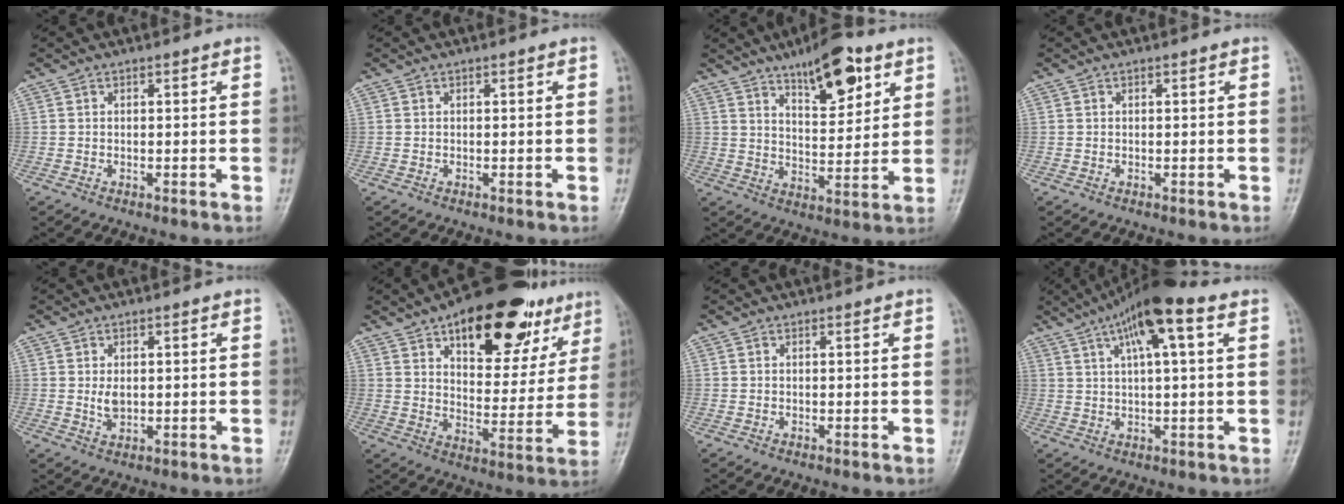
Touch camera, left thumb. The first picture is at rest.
{"total": 0.0}
{"total": 12.7, "force": [7.4, 4.8, 9.2], "torque": [-0.111, -0.040, 0.117]}
{"total": 0.0}
{"total": 2.5, "force": [0.3, 1.6, 1.9], "torque": [-0.031, -0.006, 0.009]}
{"total": 24.4, "force": [14.2, 11.6, 16.2], "torque": [-0.178, -0.033, 0.209]}
{"total": 0.0}
{"total": 12.1, "force": [5.6, 2.7, 10.3], "torque": [-0.177, 0.017, 0.090]}